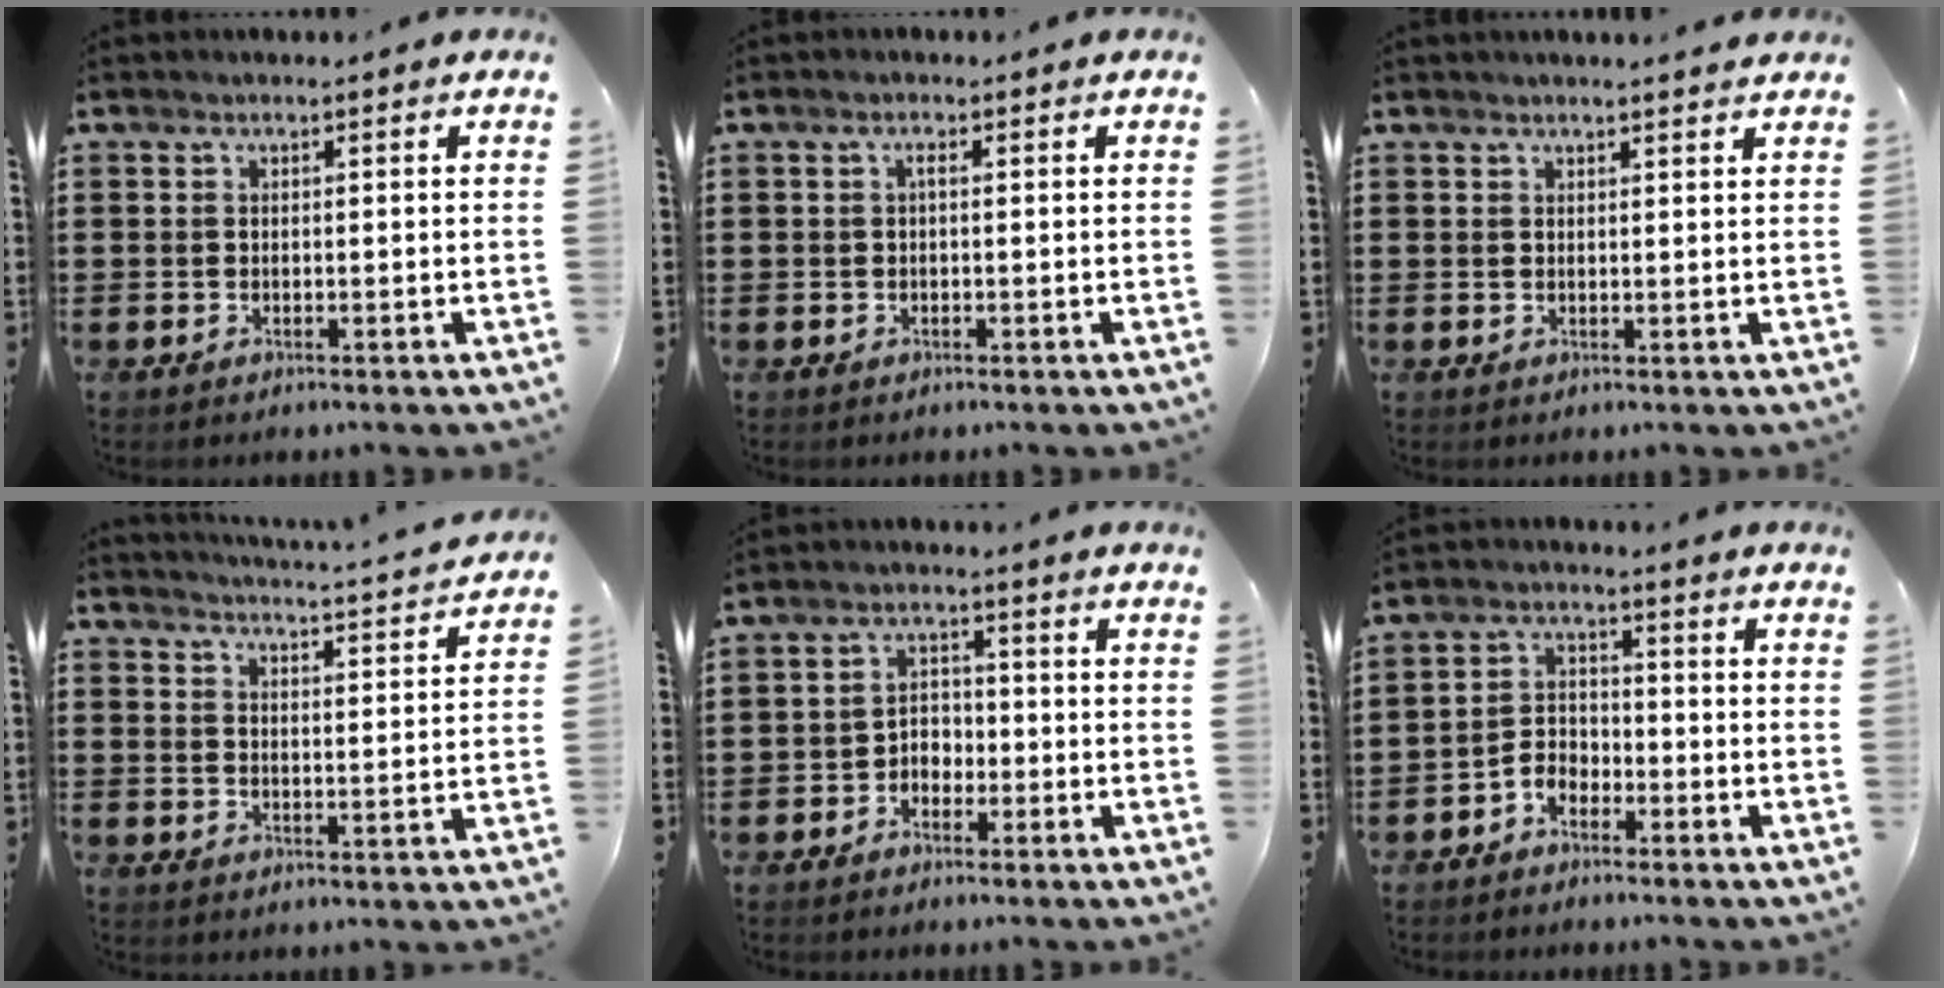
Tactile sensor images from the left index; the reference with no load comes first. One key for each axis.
{"total": 0.9, "fx": -0.1, "fy": 0.3, "fz": 0.8, "tx": -0.018, "ty": 0.000, "tz": -0.002}
{"total": 1.3, "fx": 1.2, "fy": -0.1, "fz": 0.4, "tx": -0.010, "ty": -0.001, "tz": 0.024}
{"total": 3.4, "fx": 3.3, "fy": -0.7, "fz": 0.4, "tx": -0.019, "ty": -0.036, "tz": 0.052}
{"total": 2.7, "fx": -1.8, "fy": 1.8, "fz": 1.0, "tx": -0.025, "ty": 0.008, "tz": -0.040}
{"total": 3.3, "fx": -2.6, "fy": 1.7, "fz": 1.1, "tx": -0.033, "ty": 0.006, "tz": -0.057}